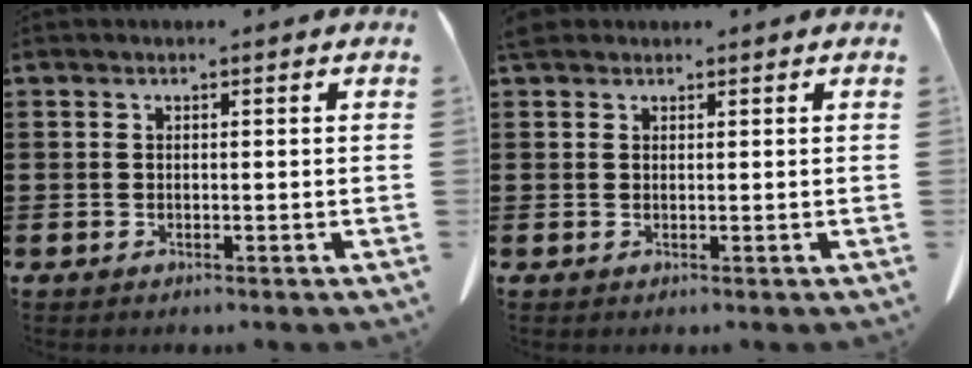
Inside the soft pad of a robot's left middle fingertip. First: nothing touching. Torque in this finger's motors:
{"motor_torque": [0.58, -0.04, 0.09, 0.04]}